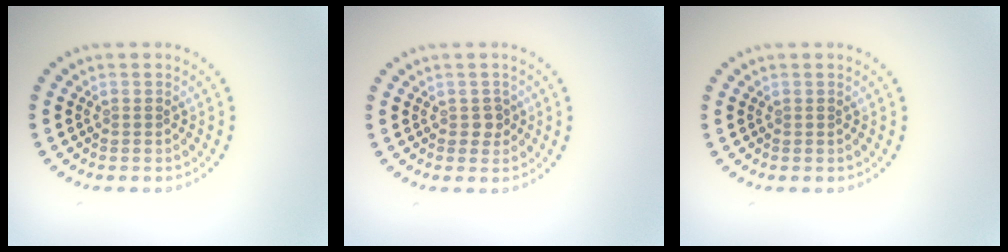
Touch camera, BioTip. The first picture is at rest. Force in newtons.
{"total": 1.1, "press": 1.0, "slide": 0.5}
{"total": 0.0}